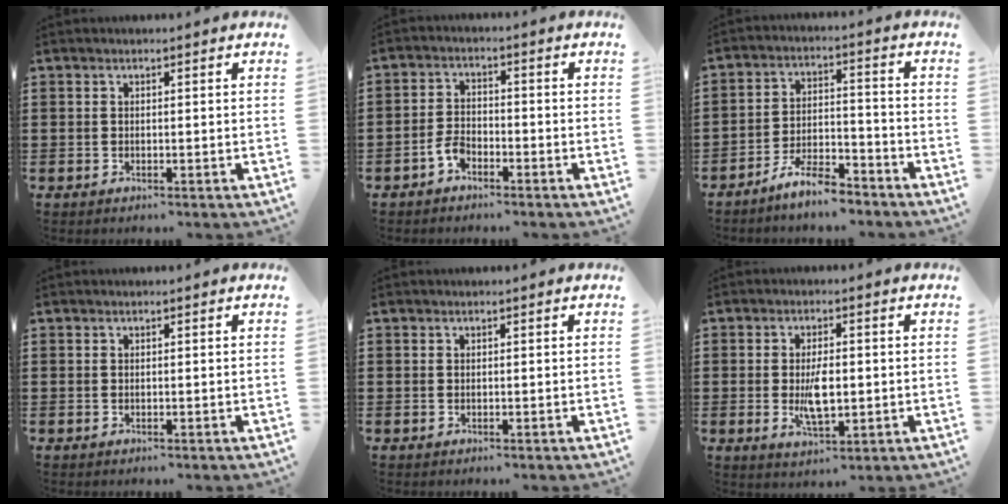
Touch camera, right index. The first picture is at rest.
{"total": 3.2, "force": [-2.2, 1.5, 1.8], "torque": [-0.052, -0.003, -0.046]}
{"total": 6.7, "force": [-6.1, 1.0, 2.7], "torque": [-0.055, 0.006, -0.115]}
{"total": 0.0}
{"total": 0.0}
{"total": 5.7, "force": [-0.5, 2.3, 5.2], "torque": [-0.092, -0.006, -0.010]}